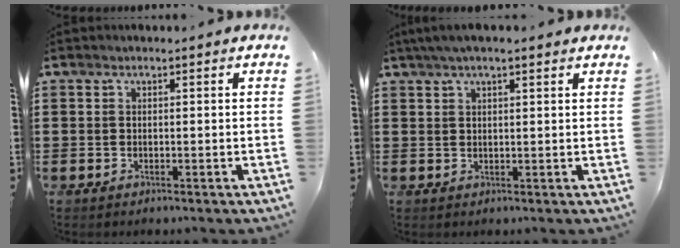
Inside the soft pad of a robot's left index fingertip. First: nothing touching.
{"total": 2.9, "force": [2.0, 0.4, 2.1], "torque": [-0.043, 0.005, 0.037]}